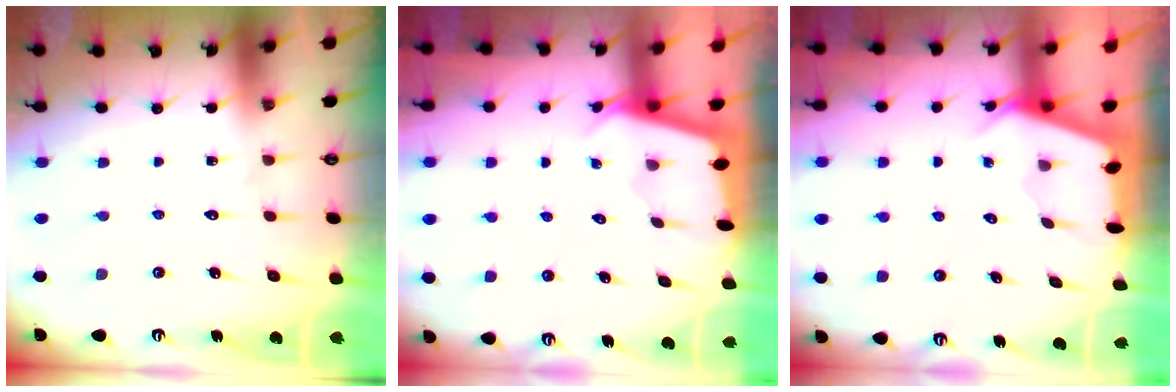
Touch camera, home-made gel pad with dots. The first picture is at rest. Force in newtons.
{"total": 1.8, "press": 1.8, "slide": 0.1}
{"total": 2.4, "press": 2.4, "slide": 0.3}